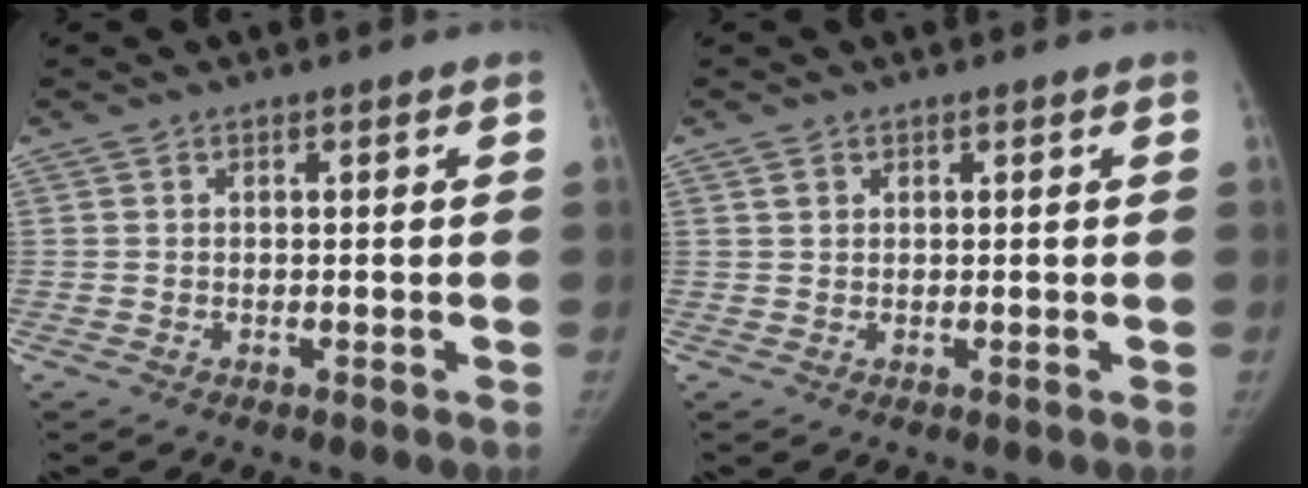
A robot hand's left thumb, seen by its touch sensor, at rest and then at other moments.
{"total": 1.1, "force": [0.6, 0.8, 0.4], "torque": [0.000, 0.001, 0.012]}